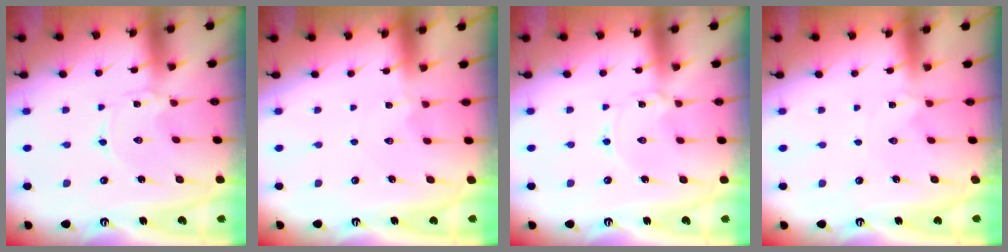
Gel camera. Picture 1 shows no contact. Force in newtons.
{"total": 1.8, "press": 1.7, "slide": 0.3}
{"total": 1.0, "press": 1.0, "slide": 0.2}
{"total": 0.0}